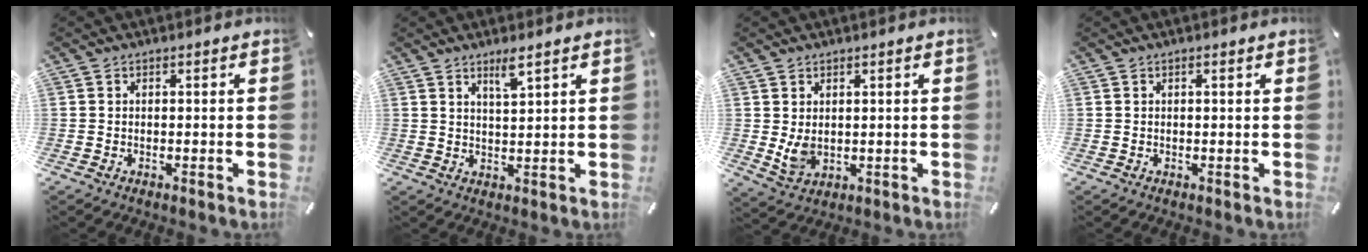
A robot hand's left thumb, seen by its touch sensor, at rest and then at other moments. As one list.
[{"total": 4.0, "force": [3.1, 0.5, 2.5], "torque": [-0.047, -0.010, 0.052]}, {"total": 4.5, "force": [1.2, 3.6, 2.5], "torque": [-0.059, -0.008, 0.020]}, {"total": 0.5, "force": [0.2, 0.1, 0.5], "torque": [-0.009, 0.000, 0.003]}]